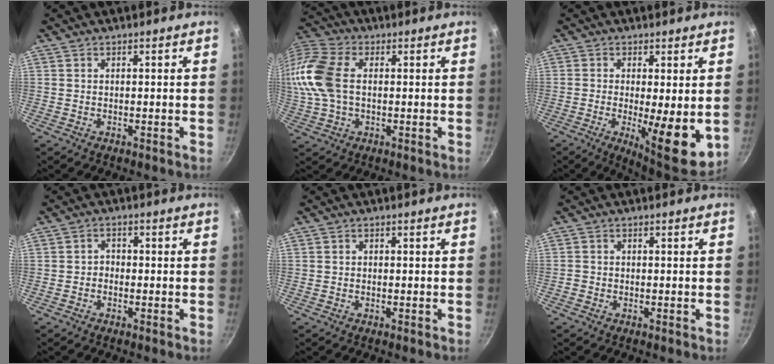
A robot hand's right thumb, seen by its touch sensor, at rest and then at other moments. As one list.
[{"total": 15.6, "force": [1.2, 10.2, 11.8], "torque": [-0.269, 0.024, 0.011]}, {"total": 12.1, "force": [-1.4, 3.2, 11.6], "torque": [-0.160, -0.019, -0.012]}, {"total": 1.5, "force": [-0.8, 1.1, 0.7], "torque": [-0.004, 0.010, -0.016]}, {"total": 0.0}, {"total": 0.7, "force": [-0.4, 0.6, 0.1], "torque": [-0.002, 0.002, -0.009]}]